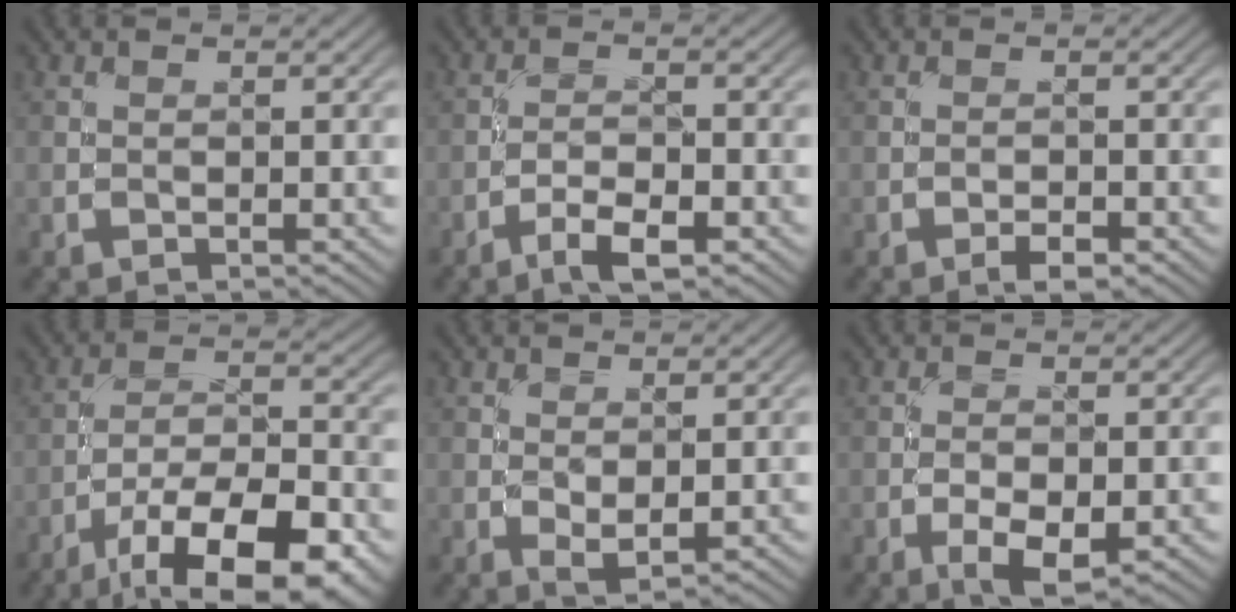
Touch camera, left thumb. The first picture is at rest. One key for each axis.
{"total": 4.2, "fx": -2.8, "fy": 1.1, "fz": 3.0, "tx": -0.056, "ty": 0.004, "tz": -0.054}
{"total": 2.1, "fx": -1.3, "fy": 0.7, "fz": 1.4, "tx": -0.024, "ty": 0.002, "tz": -0.027}
{"total": 16.3, "fx": -10.0, "fy": 5.8, "fz": 11.4, "tx": -0.185, "ty": -0.025, "tz": -0.155}
{"total": 2.0, "fx": 0.2, "fy": 1.0, "fz": 1.7, "tx": -0.033, "ty": -0.006, "tz": 0.006}
{"total": 4.4, "fx": -1.8, "fy": 1.7, "fz": 3.6, "tx": -0.059, "ty": -0.001, "tz": -0.031}